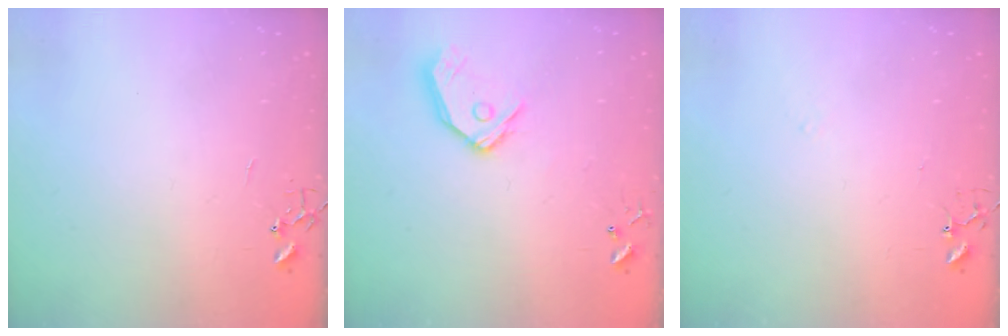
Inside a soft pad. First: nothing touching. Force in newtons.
{"total": 12.7, "press": 12.5, "slide": 2.0}
{"total": 5.7, "press": 5.6, "slide": 0.7}